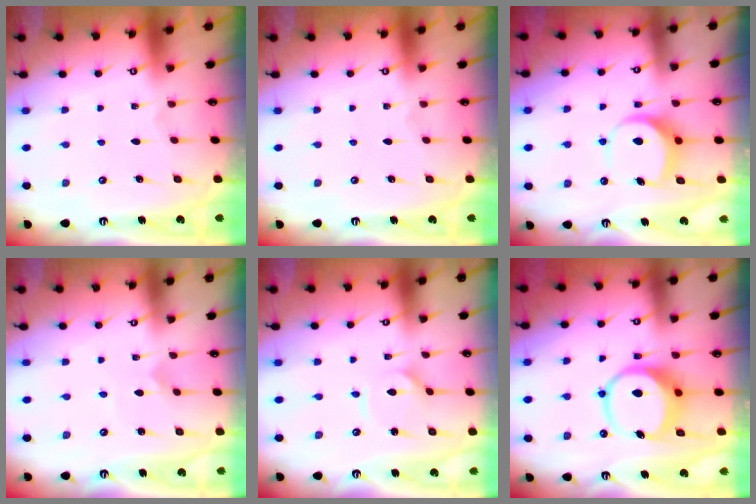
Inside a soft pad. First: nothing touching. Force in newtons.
{"total": 0.0}
{"total": 7.4, "press": 7.4, "slide": 0.5}
{"total": 1.8, "press": 1.8, "slide": 0.2}
{"total": 2.0, "press": 2.0, "slide": 0.3}
{"total": 10.4, "press": 10.4, "slide": 1.3}